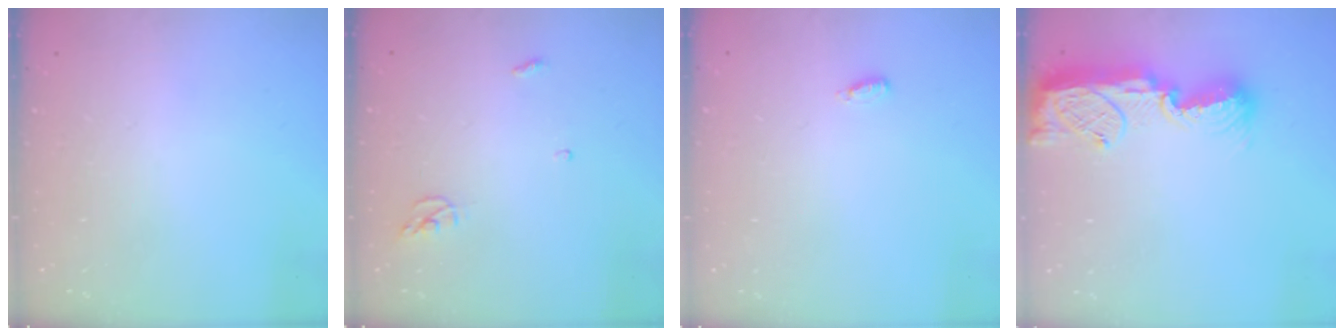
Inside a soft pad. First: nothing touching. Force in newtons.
{"total": 3.6, "press": 3.6, "slide": 0.3}
{"total": 7.1, "press": 3.0, "slide": 6.4}
{"total": 13.6, "press": 13.4, "slide": 2.3}